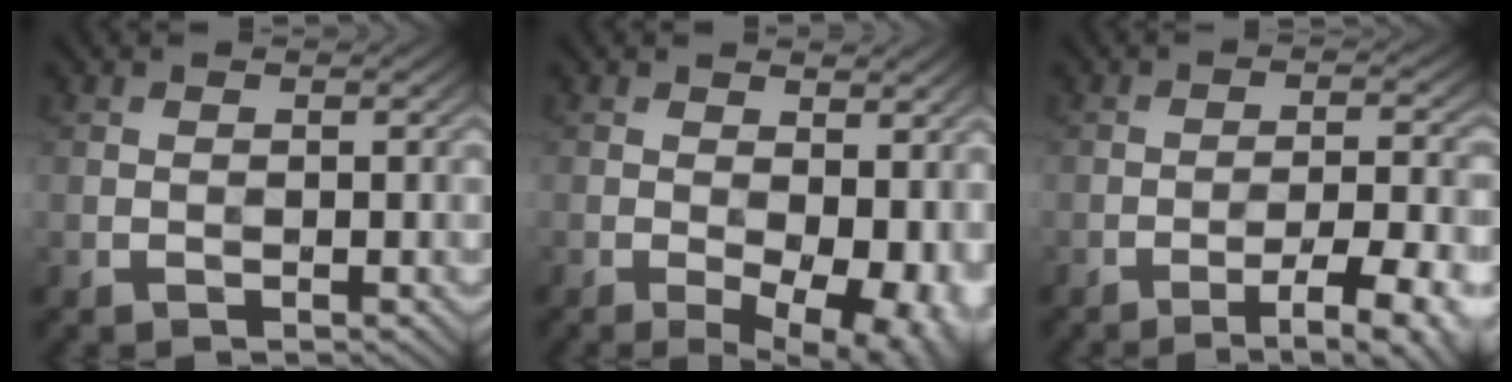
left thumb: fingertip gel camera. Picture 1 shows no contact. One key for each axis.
{"total": 9.8, "fx": -2.1, "fy": 4.9, "fz": 8.2, "tx": -0.107, "ty": -0.018, "tz": -0.016}
{"total": 9.2, "fx": -5.8, "fy": 1.7, "fz": 6.9, "tx": -0.113, "ty": 0.009, "tz": -0.076}